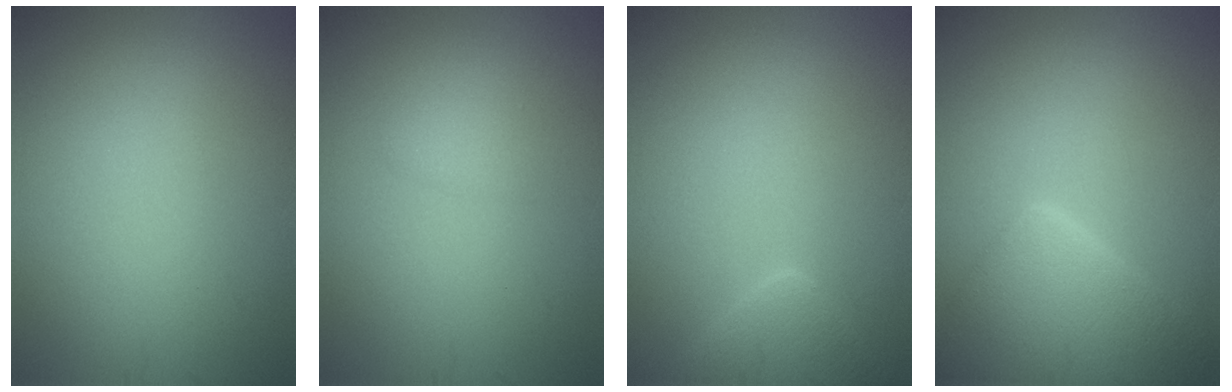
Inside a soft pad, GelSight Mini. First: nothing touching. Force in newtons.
{"total": 1.0, "press": 1.0, "slide": 0.1}
{"total": 3.7, "press": 3.7, "slide": 0.3}
{"total": 7.2, "press": 7.2, "slide": 0.5}